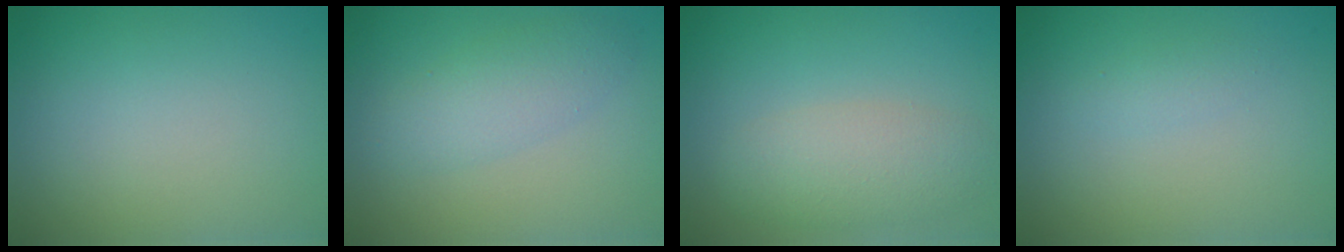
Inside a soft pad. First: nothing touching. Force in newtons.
{"total": 2.9, "press": 2.9, "slide": 0.1}
{"total": 3.9, "press": 3.9, "slide": 0.1}
{"total": 0.9, "press": 0.9, "slide": 0.1}